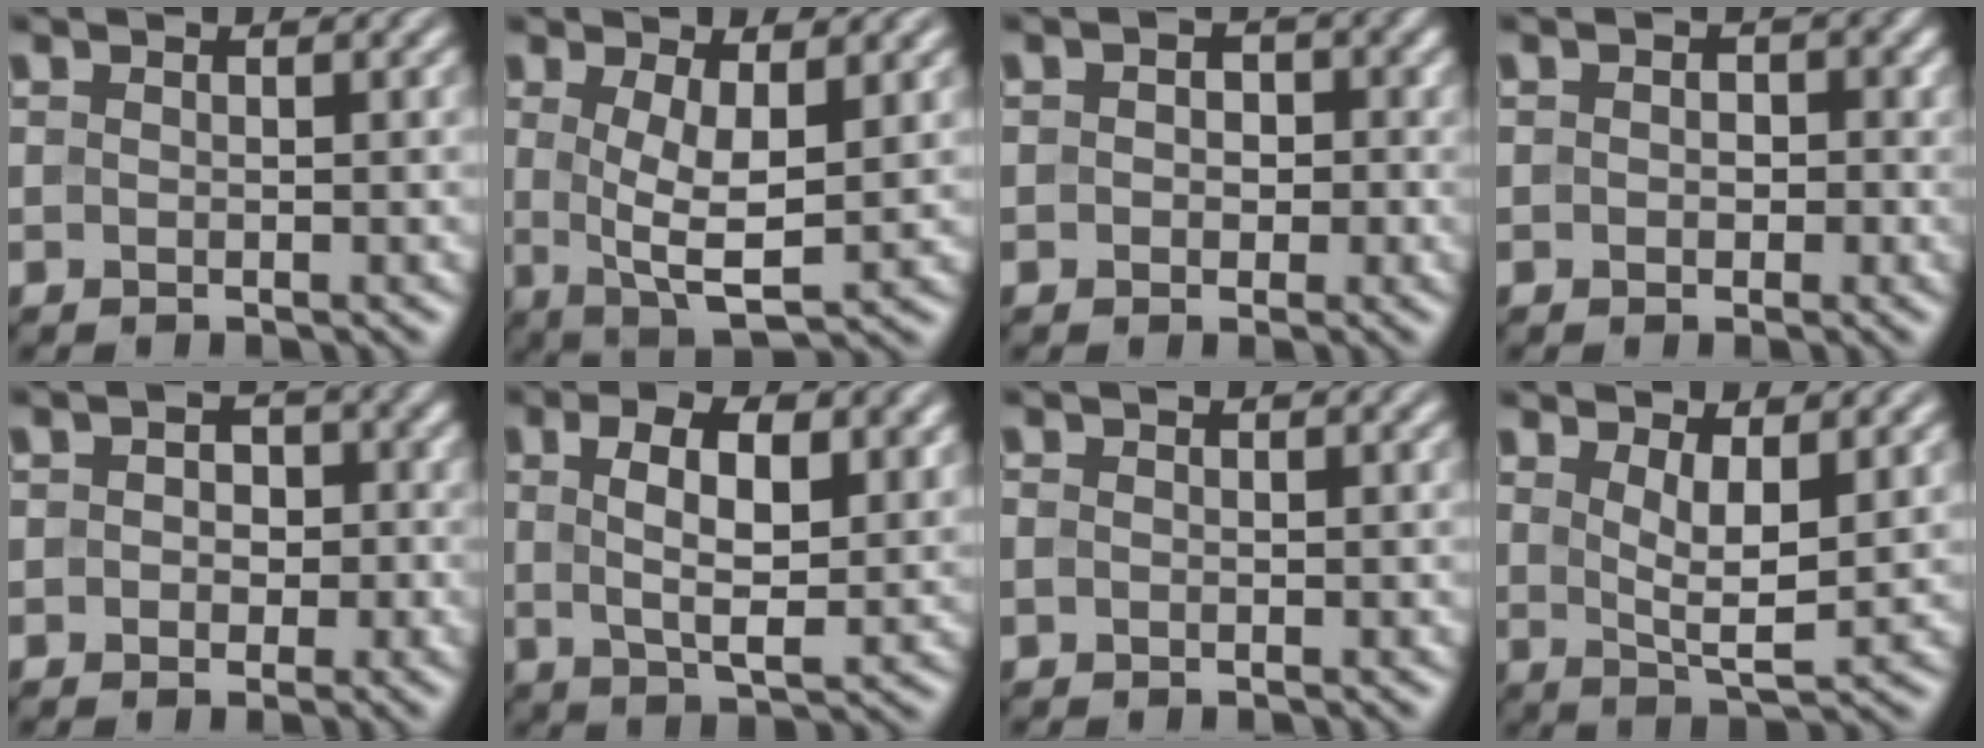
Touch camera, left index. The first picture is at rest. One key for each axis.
{"total": 5.0, "fx": 0.8, "fy": 1.5, "fz": 4.7, "tx": -0.085, "ty": -0.009, "tz": 0.019}
{"total": 2.4, "fx": 0.4, "fy": 2.1, "fz": 1.2, "tx": 0.008, "ty": 0.010, "tz": -0.013}
{"total": 1.6, "fx": 0.1, "fy": 1.3, "fz": 0.8, "tx": 0.002, "ty": 0.002, "tz": -0.008}
{"total": 2.9, "fx": 0.3, "fy": 2.6, "fz": 1.4, "tx": 0.010, "ty": 0.011, "tz": -0.022}
{"total": 6.9, "fx": 1.9, "fy": 3.1, "fz": 5.8, "tx": -0.101, "ty": 0.002, "tz": 0.032}
{"total": 0.6, "fx": -0.2, "fy": 0.5, "fz": 0.2, "tx": -0.004, "ty": -0.003, "tz": -0.004}
{"total": 3.9, "fx": 1.5, "fy": 1.2, "fz": 3.4, "tx": -0.066, "ty": -0.014, "tz": 0.033}